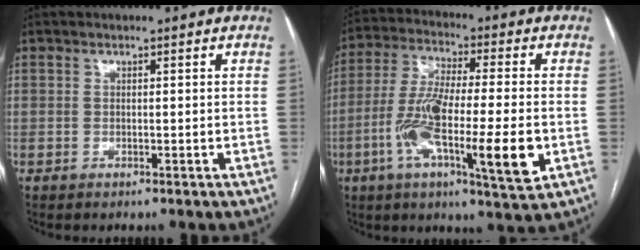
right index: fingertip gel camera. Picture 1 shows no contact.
{"total": 16.7, "force": [-4.4, 2.1, 16.0], "torque": [-0.287, -0.013, -0.075]}